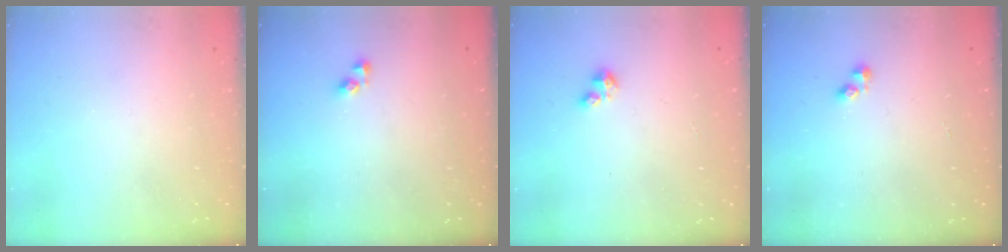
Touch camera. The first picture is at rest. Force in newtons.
{"total": 3.7, "press": 3.7, "slide": 0.2}
{"total": 1.6, "press": 1.6, "slide": 0.4}
{"total": 2.3, "press": 2.2, "slide": 0.3}